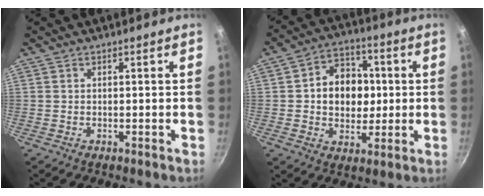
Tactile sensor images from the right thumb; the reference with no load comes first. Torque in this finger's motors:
{"motor_torque": [-0.14, 0.60, 0.09, 0.13, 0.07]}